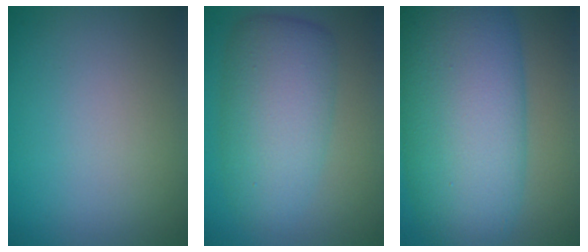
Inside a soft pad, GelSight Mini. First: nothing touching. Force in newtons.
{"total": 6.6, "press": 6.6, "slide": 0.0}
{"total": 13.5, "press": 13.5, "slide": 0.3}